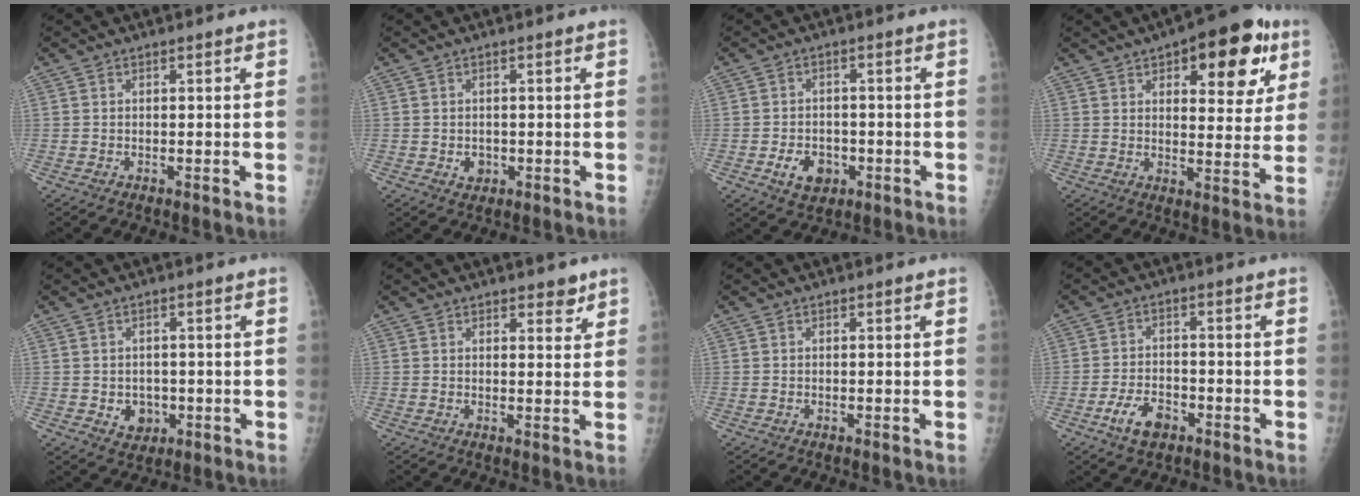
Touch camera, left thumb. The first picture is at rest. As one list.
[{"total": 2.1, "force": [-0.3, 1.9, 1.0], "torque": [-0.007, 0.000, 0.002]}, {"total": 5.6, "force": [-2.0, 4.2, 3.1], "torque": [-0.037, 0.009, -0.027]}, {"total": 16.8, "force": [7.9, 7.4, 12.9], "torque": [-0.117, -0.016, 0.102]}, {"total": 4.2, "force": [-0.7, 3.6, 2.1], "torque": [-0.010, 0.002, 0.000]}, {"total": 3.1, "force": [2.3, 1.4, 1.5], "torque": [-0.002, -0.014, 0.031]}, {"total": 0.0}, {"total": 6.1, "force": [-3.2, 3.6, 3.7], "torque": [-0.062, 0.018, -0.055]}]